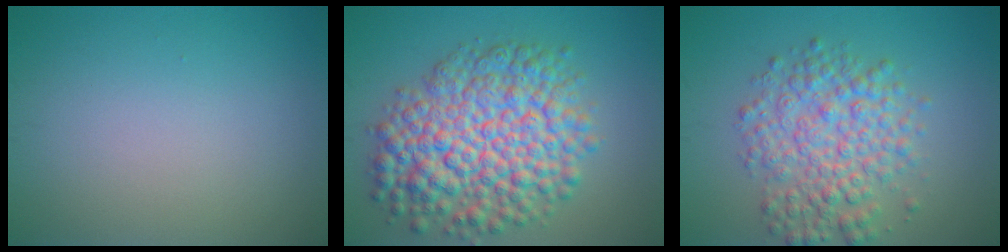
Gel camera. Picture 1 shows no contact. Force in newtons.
{"total": 10.2, "press": 10.2, "slide": 0.3}
{"total": 5.8, "press": 5.8, "slide": 0.1}